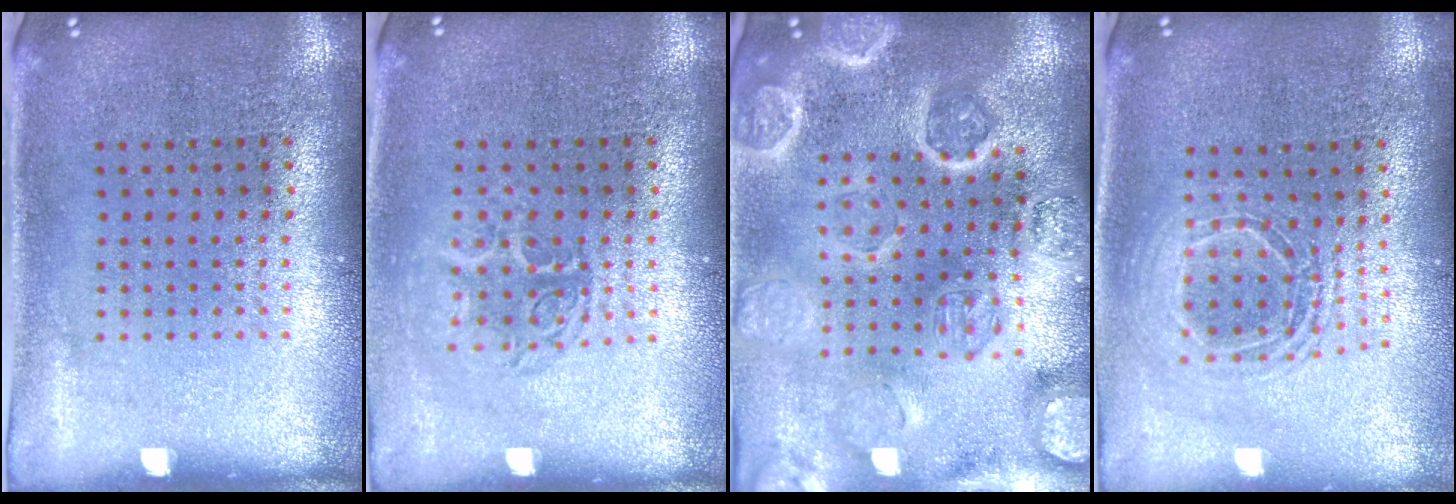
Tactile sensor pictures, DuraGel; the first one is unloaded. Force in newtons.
{"total": 1.4, "press": 1.1, "slide": 0.7}
{"total": 4.6, "press": 4.1, "slide": 2.0}
{"total": 1.6, "press": 1.4, "slide": 0.8}